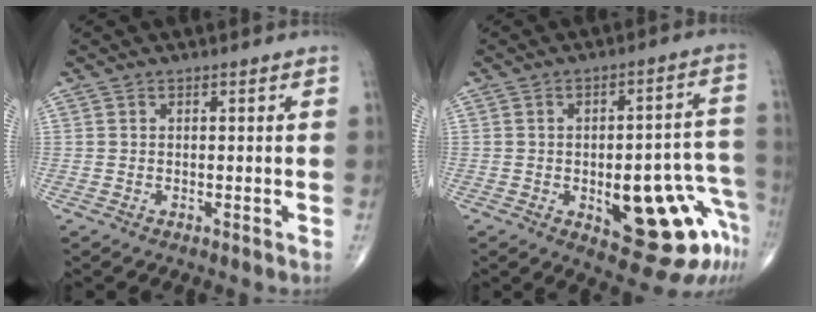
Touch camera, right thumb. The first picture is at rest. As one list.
[{"total": 18.0, "force": [-6.6, 6.9, 15.2], "torque": [-0.127, 0.049, -0.066]}]